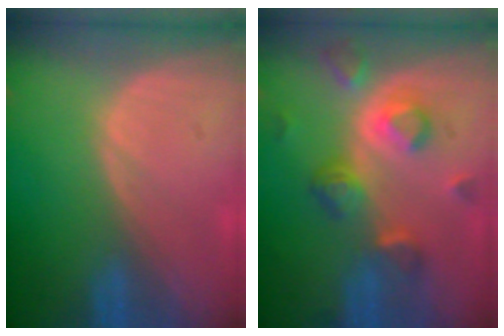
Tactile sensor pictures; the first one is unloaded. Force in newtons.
{"total": 8.0, "press": 7.1, "slide": 3.7}